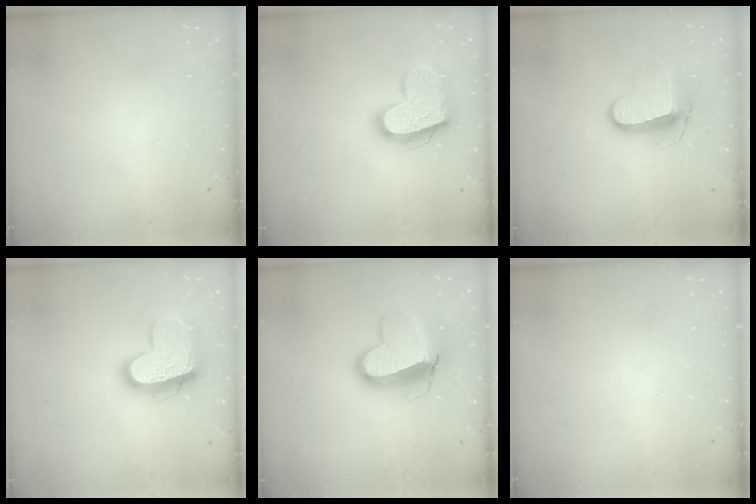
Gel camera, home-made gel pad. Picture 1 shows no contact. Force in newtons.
{"total": 17.6, "press": 17.6, "slide": 1.4}
{"total": 10.3, "press": 10.3, "slide": 0.4}
{"total": 16.6, "press": 16.5, "slide": 1.4}
{"total": 14.4, "press": 14.3, "slide": 1.6}
{"total": 0.0}